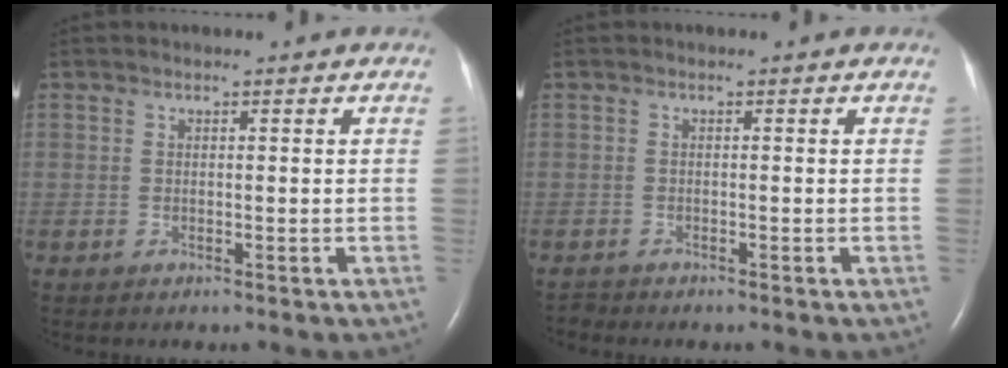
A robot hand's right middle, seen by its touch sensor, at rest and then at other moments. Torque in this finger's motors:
{"motor_torque": [0.08, -0.06, -0.08, -0.01]}